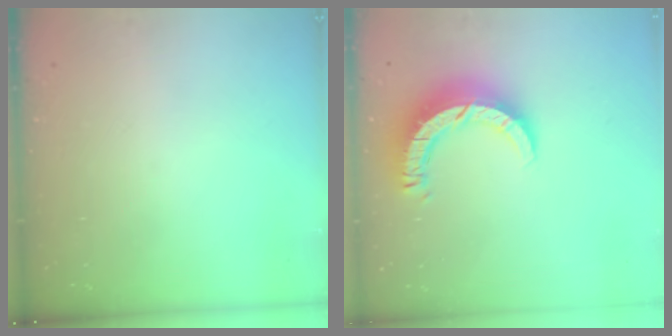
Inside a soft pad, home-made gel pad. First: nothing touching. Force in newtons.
{"total": 10.3, "press": 10.2, "slide": 1.0}